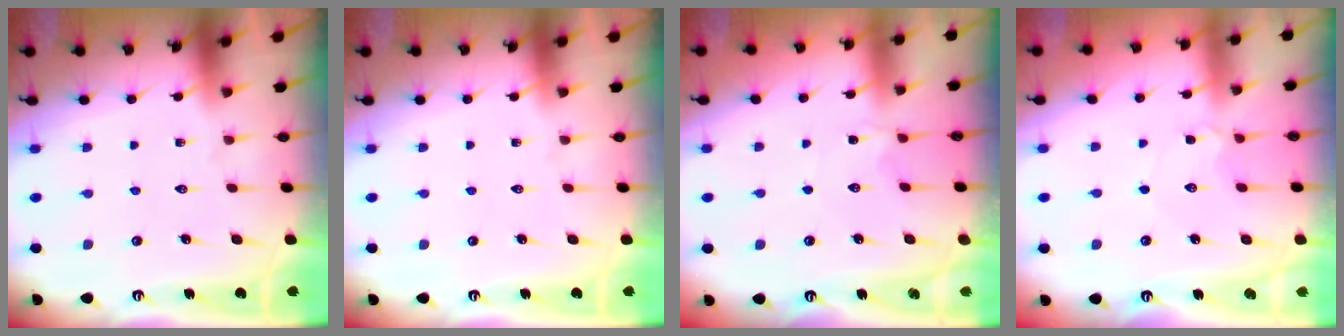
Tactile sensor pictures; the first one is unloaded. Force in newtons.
{"total": 0.0}
{"total": 3.0, "press": 3.0, "slide": 0.5}
{"total": 2.6, "press": 2.6, "slide": 0.3}